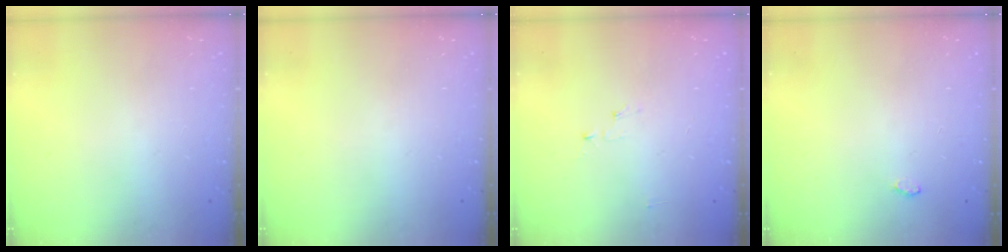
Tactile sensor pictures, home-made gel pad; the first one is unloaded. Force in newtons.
{"total": 0.0}
{"total": 2.8, "press": 2.8, "slide": 0.3}
{"total": 3.2, "press": 3.2, "slide": 0.5}